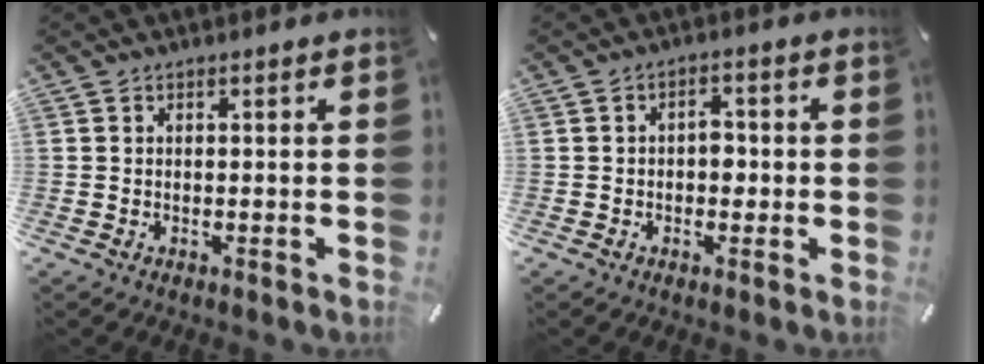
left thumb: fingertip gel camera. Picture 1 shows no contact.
{"total": 3.4, "force": [-0.3, 2.3, 2.5], "torque": [-0.031, 0.003, -0.012]}